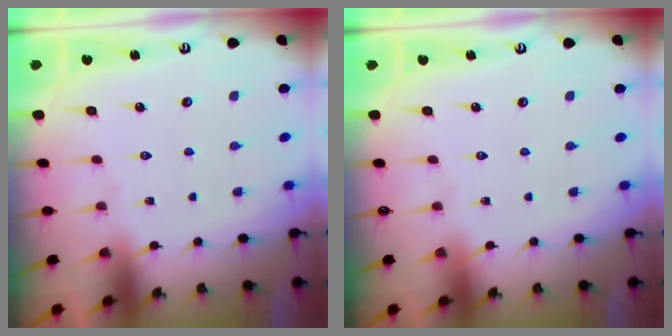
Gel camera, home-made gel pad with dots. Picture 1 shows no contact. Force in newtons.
{"total": 0.0}